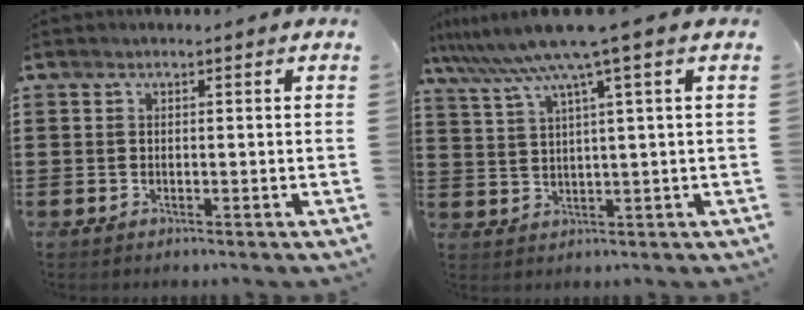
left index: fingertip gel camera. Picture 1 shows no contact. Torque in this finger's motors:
{"motor_torque": [1.19, -0.95, 1.05, 0.21]}